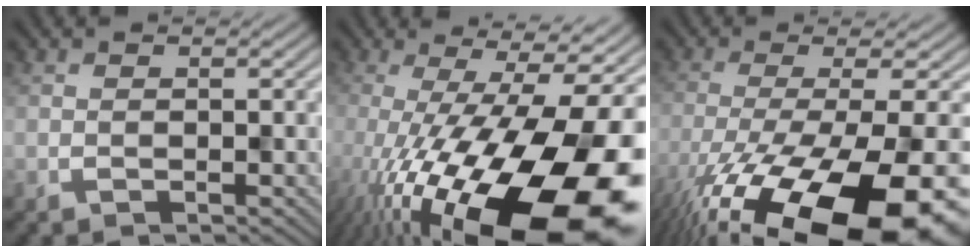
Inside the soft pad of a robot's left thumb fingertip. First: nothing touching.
{"total": 19.7, "force": [-7.9, 6.9, 16.6], "torque": [-0.239, -0.032, -0.115]}
{"total": 18.5, "force": [-10.6, 5.1, 14.3], "torque": [-0.234, -0.041, -0.149]}